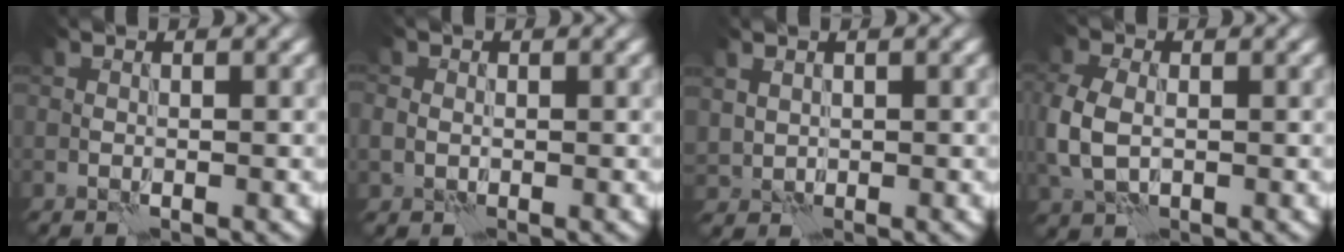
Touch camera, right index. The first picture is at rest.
{"total": 1.4, "force": [-0.2, 1.3, 0.7], "torque": [-0.012, -0.001, -0.003]}
{"total": 1.2, "force": [0.7, 0.8, 0.4], "torque": [-0.010, 0.003, 0.020]}
{"total": 4.6, "force": [-0.4, 3.2, 3.3], "torque": [-0.094, -0.002, -0.010]}